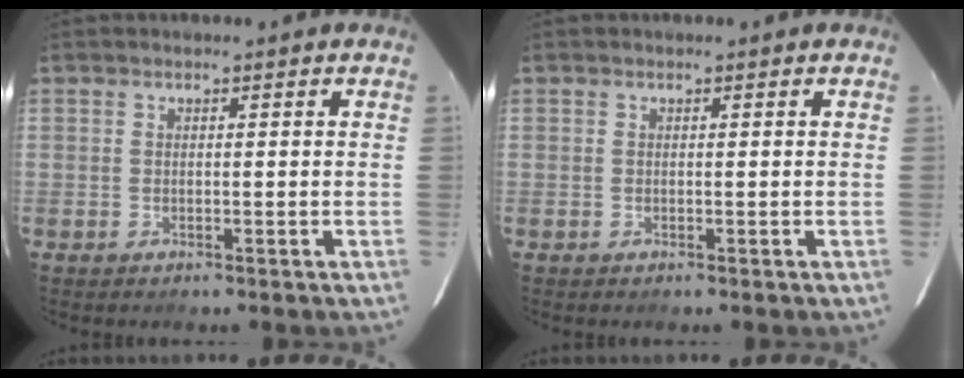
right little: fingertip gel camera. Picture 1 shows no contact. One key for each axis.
{"total": 0.0}